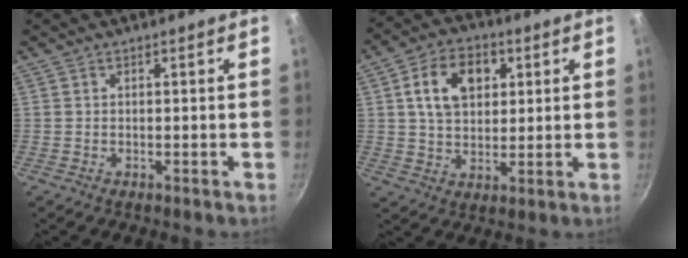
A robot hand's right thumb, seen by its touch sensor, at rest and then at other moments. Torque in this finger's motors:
{"motor_torque": [-0.99, 1.57, 1.15, 0.10, 0.31]}